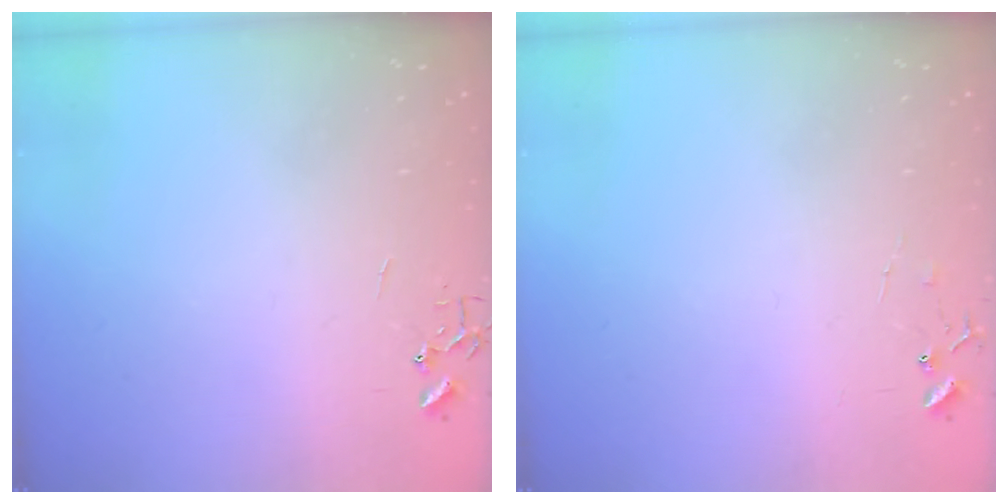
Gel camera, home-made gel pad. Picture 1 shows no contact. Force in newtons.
{"total": 6.9, "press": 6.9, "slide": 0.4}